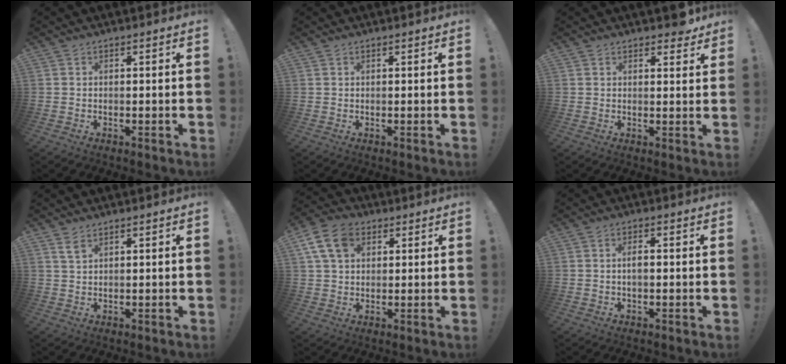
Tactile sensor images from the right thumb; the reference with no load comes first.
{"total": 0.0}
{"total": 3.1, "force": [2.5, 1.4, 1.1], "torque": [0.011, -0.020, 0.040]}
{"total": 2.9, "force": [1.8, 1.2, 1.9], "torque": [-0.029, -0.009, 0.031]}
{"total": 11.7, "force": [4.7, 8.2, 6.9], "torque": [-0.125, -0.001, 0.095]}
{"total": 2.4, "force": [-0.3, 0.9, 2.2], "torque": [-0.040, 0.007, -0.008]}